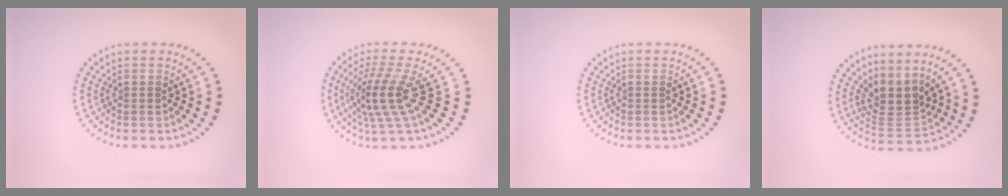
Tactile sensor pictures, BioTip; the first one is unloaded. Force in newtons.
{"total": 4.2, "press": 2.8, "slide": 3.1}
{"total": 0.0}
{"total": 3.4, "press": 2.6, "slide": 2.1}